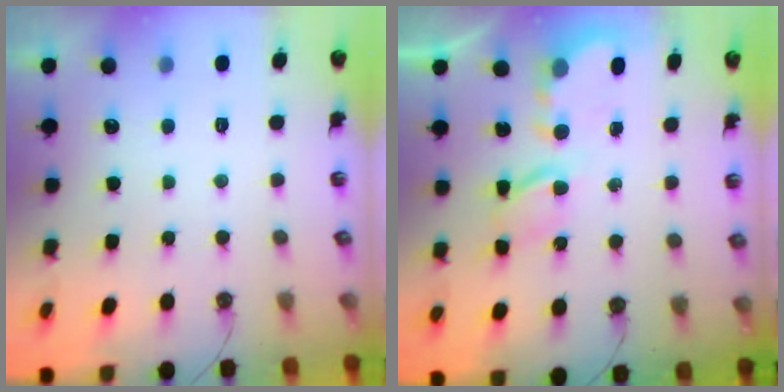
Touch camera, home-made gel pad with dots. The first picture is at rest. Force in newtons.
{"total": 5.7, "press": 5.7, "slide": 0.2}